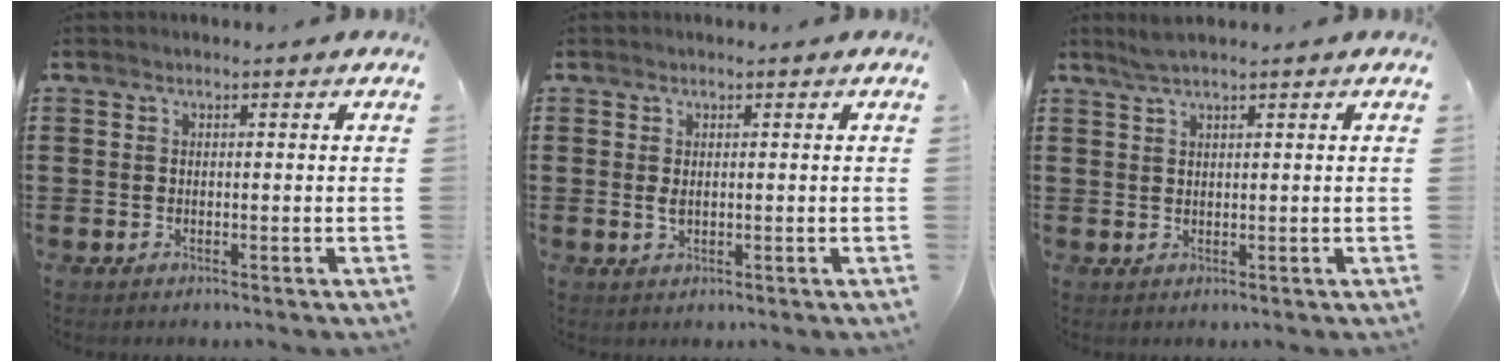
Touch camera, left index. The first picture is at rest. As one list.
[{"total": 1.3, "force": [0.1, 0.6, 1.1], "torque": [-0.031, 0.000, -0.002]}, {"total": 2.1, "force": [1.6, 0.1, 1.4], "torque": [-0.029, 0.001, 0.030]}]